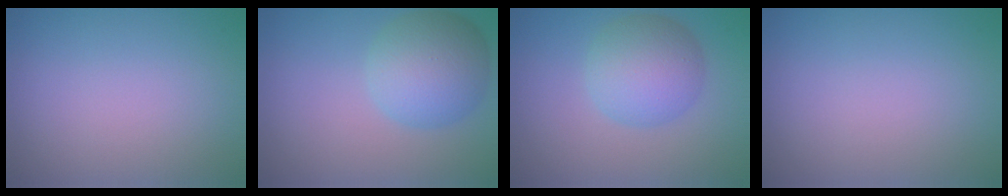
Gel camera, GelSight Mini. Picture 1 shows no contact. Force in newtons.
{"total": 5.9, "press": 5.9, "slide": 0.3}
{"total": 5.3, "press": 5.3, "slide": 0.0}
{"total": 0.0}